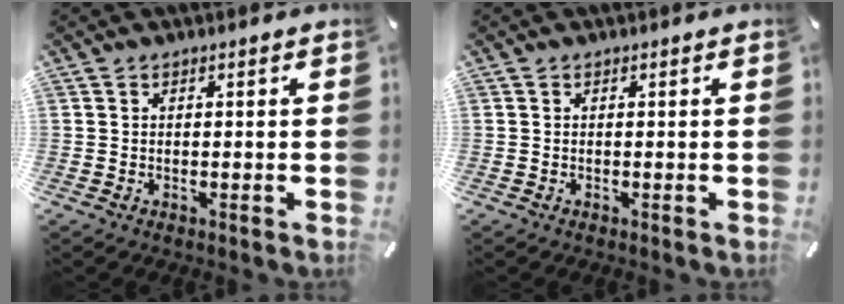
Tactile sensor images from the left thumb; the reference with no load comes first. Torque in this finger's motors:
{"motor_torque": [0.00, 0.00, 0.00, 0.01, 0.00]}